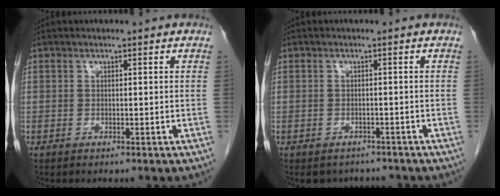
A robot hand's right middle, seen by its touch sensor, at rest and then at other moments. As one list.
[{"total": 3.8, "force": [-3.3, 1.8, 0.2], "torque": [0.003, 0.007, -0.043]}]